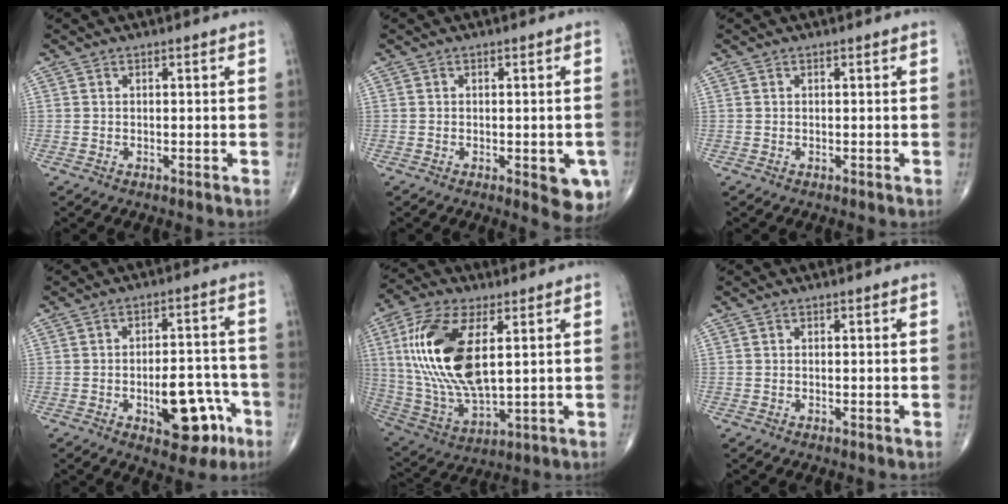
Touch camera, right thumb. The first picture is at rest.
{"total": 6.1, "force": [-2.0, 2.3, 5.3], "torque": [-0.041, -0.009, -0.021]}
{"total": 0.0}
{"total": 12.5, "force": [-4.9, 6.1, 9.7], "torque": [-0.099, 0.037, -0.061]}
{"total": 20.3, "force": [4.5, 9.3, 17.5], "torque": [-0.368, -0.018, 0.089]}
{"total": 0.0}